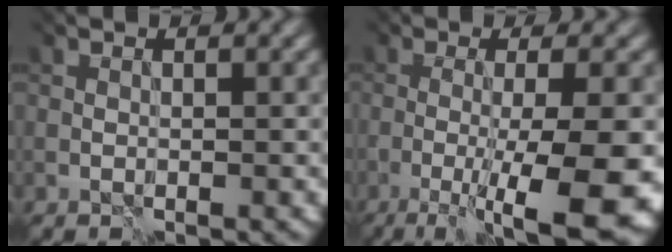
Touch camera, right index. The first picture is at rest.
{"total": 9.4, "force": [-3.0, 1.5, 8.8], "torque": [-0.118, -0.021, -0.042]}